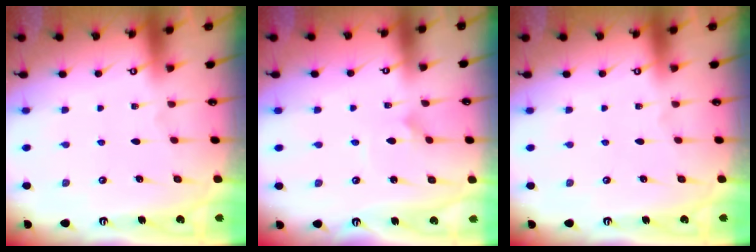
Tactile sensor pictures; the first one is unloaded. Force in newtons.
{"total": 2.3, "press": 2.3, "slide": 0.1}
{"total": 0.0}